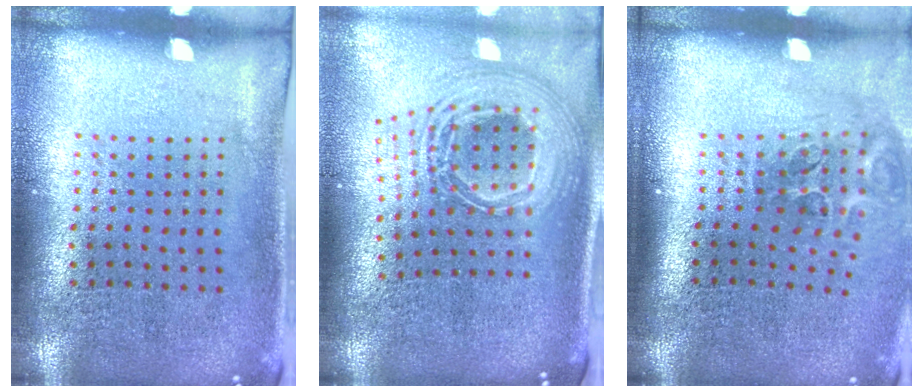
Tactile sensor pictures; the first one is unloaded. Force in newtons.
{"total": 2.7, "press": 1.9, "slide": 2.0}
{"total": 2.0, "press": 1.2, "slide": 1.6}